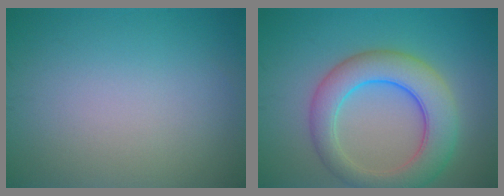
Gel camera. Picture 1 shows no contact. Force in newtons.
{"total": 7.1, "press": 7.1, "slide": 0.2}